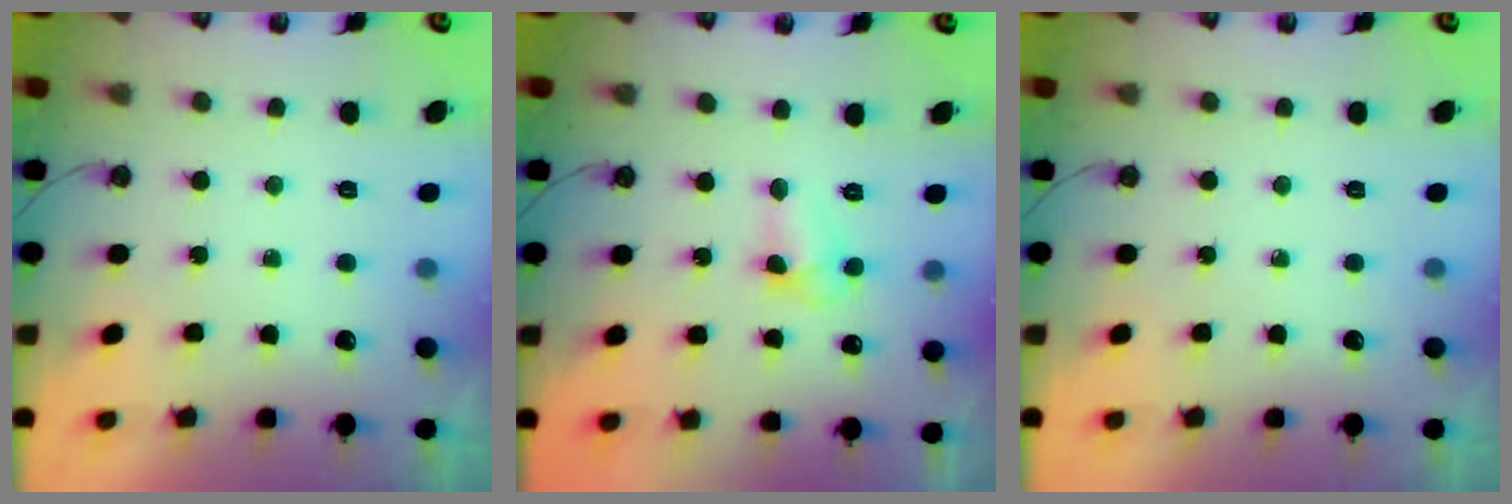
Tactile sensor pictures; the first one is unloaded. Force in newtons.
{"total": 5.8, "press": 5.7, "slide": 0.6}
{"total": 0.0}